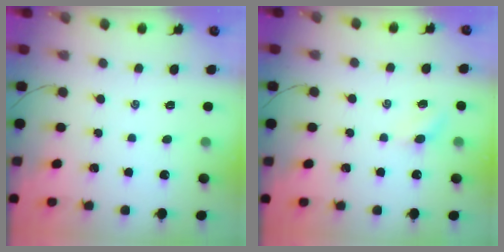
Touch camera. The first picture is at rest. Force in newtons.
{"total": 4.7, "press": 4.5, "slide": 1.2}